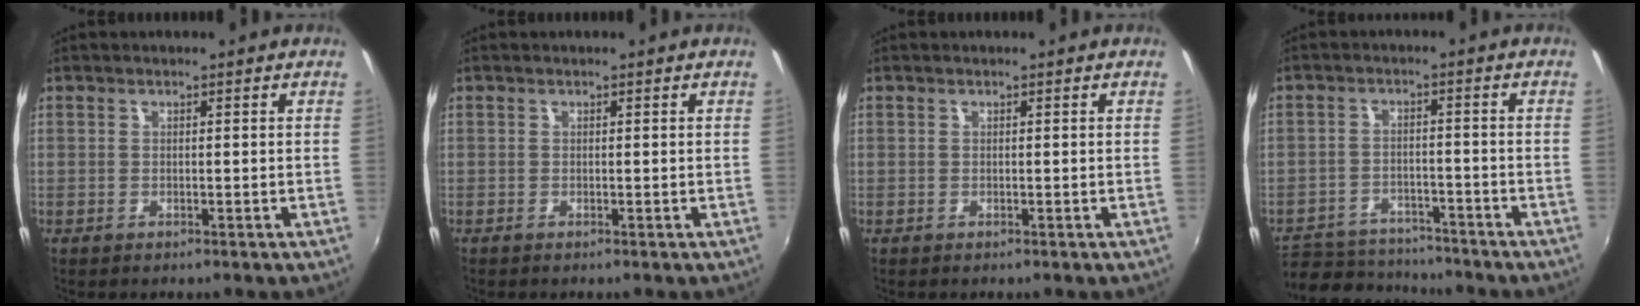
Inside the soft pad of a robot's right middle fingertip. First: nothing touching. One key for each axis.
{"total": 0.0}
{"total": 0.0}
{"total": 13.7, "fx": -11.4, "fy": 6.1, "fz": 4.5, "tx": -0.118, "ty": 0.001, "tz": -0.164}